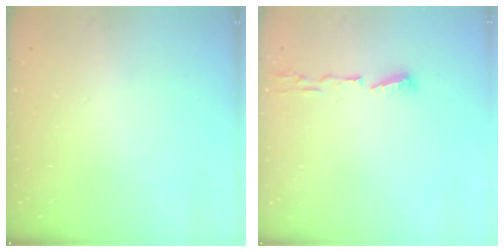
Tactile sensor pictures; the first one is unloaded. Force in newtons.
{"total": 6.0, "press": 5.8, "slide": 1.2}